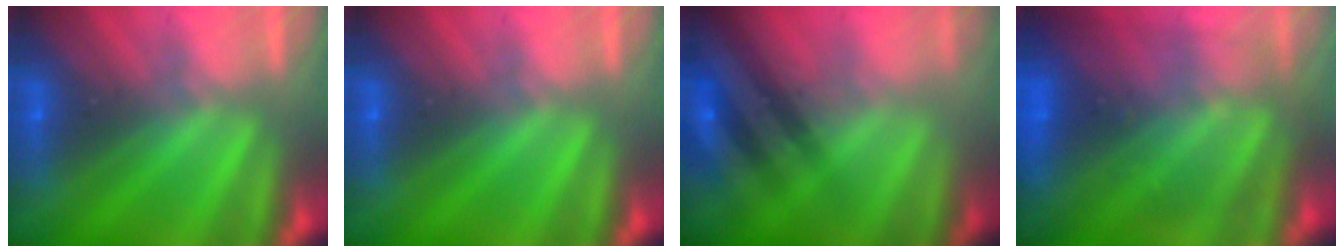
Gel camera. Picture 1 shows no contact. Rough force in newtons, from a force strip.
{"total": 0.0}
{"total": 2.8}
{"total": 7.6}